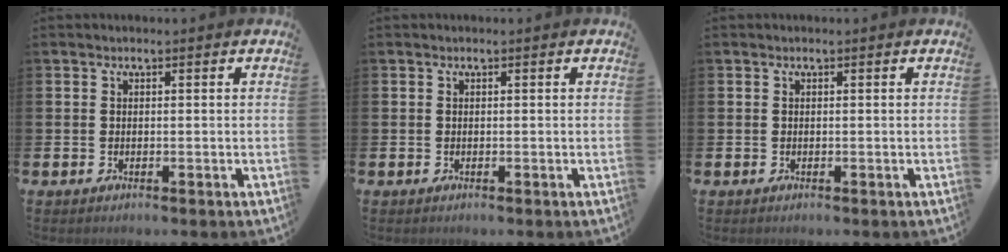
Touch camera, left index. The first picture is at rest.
{"total": 0.0}
{"total": 0.0}